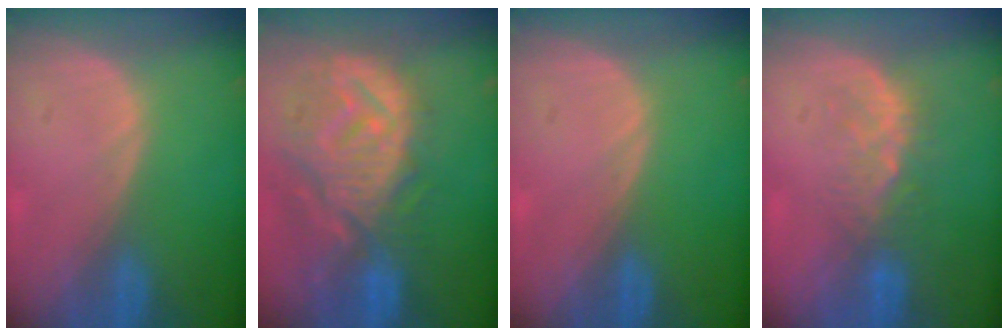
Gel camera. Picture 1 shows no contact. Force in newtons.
{"total": 12.4, "press": 11.1, "slide": 5.6}
{"total": 0.0}
{"total": 4.8, "press": 4.3, "slide": 2.1}